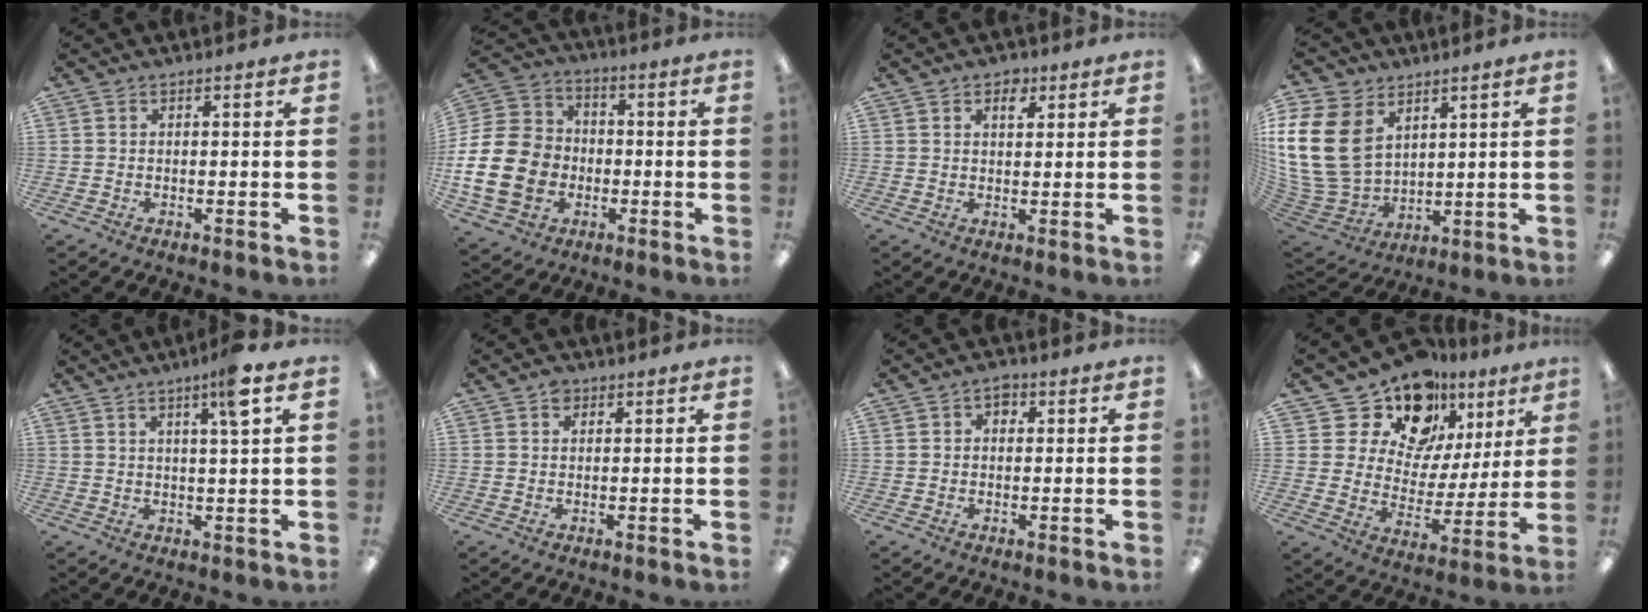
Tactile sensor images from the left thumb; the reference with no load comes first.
{"total": 18.6, "force": [-4.0, 15.4, 9.7], "torque": [-0.202, 0.032, -0.060]}
{"total": 3.7, "force": [2.0, 2.3, 2.1], "torque": [-0.005, -0.012, 0.028]}
{"total": 19.0, "force": [5.4, 14.2, 11.5], "torque": [-0.293, -0.034, 0.102]}
{"total": 7.1, "force": [3.9, 0.3, 5.9], "torque": [-0.102, -0.005, 0.058]}
{"total": 2.0, "force": [1.2, 1.3, 0.8], "torque": [-0.010, -0.002, 0.021]}
{"total": 2.4, "force": [0.8, 1.8, 1.3], "torque": [-0.012, 0.000, 0.010]}
{"total": 16.8, "force": [12.5, 9.7, 5.6], "torque": [-0.112, -0.085, 0.227]}